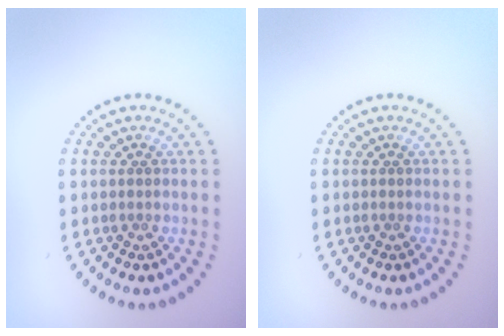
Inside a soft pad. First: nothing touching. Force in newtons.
{"total": 0.0}